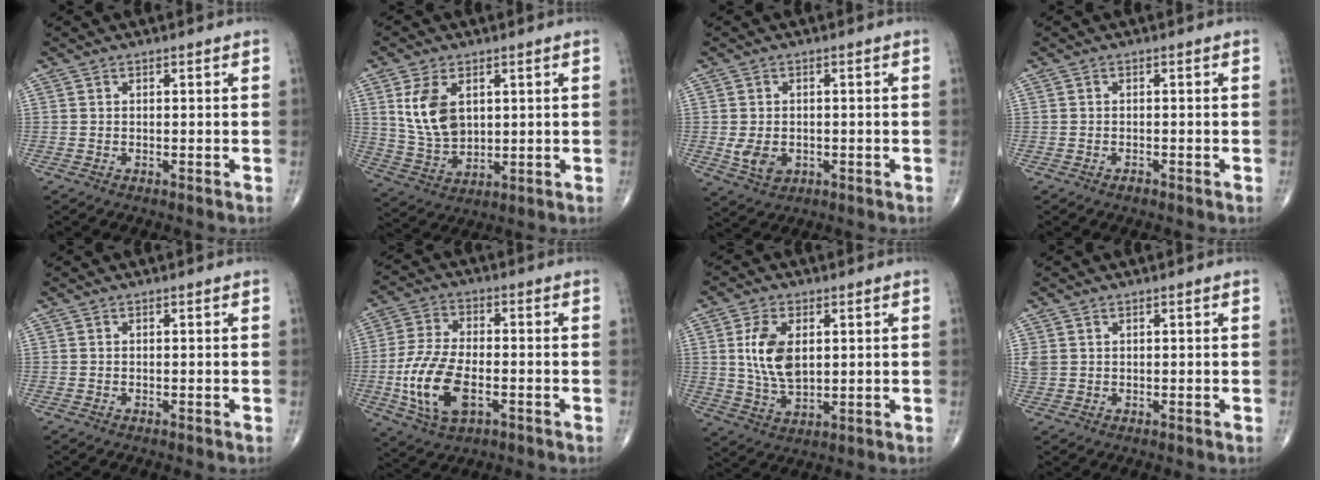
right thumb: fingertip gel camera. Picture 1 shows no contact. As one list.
[{"total": 10.1, "force": [2.9, 6.5, 7.2], "torque": [-0.125, -0.012, 0.069]}, {"total": 5.0, "force": [-0.8, 3.8, 3.2], "torque": [-0.050, -0.002, -0.004]}, {"total": 0.9, "force": [-0.6, 0.5, 0.3], "torque": [-0.005, 0.002, -0.012]}, {"total": 0.0}, {"total": 13.5, "force": [-3.5, 7.2, 10.9], "torque": [-0.222, 0.009, -0.062]}, {"total": 10.0, "force": [1.9, 5.8, 7.9], "torque": [-0.146, -0.011, 0.044]}, {"total": 2.5, "force": [1.0, 2.0, 1.1], "torque": [-0.029, 0.006, 0.028]}]